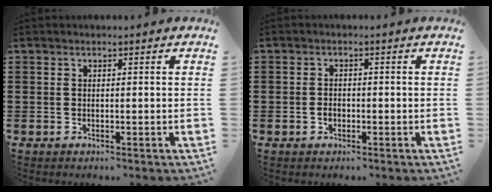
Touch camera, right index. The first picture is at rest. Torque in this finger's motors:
{"motor_torque": [0.09, 2.04, -0.07, -0.01]}